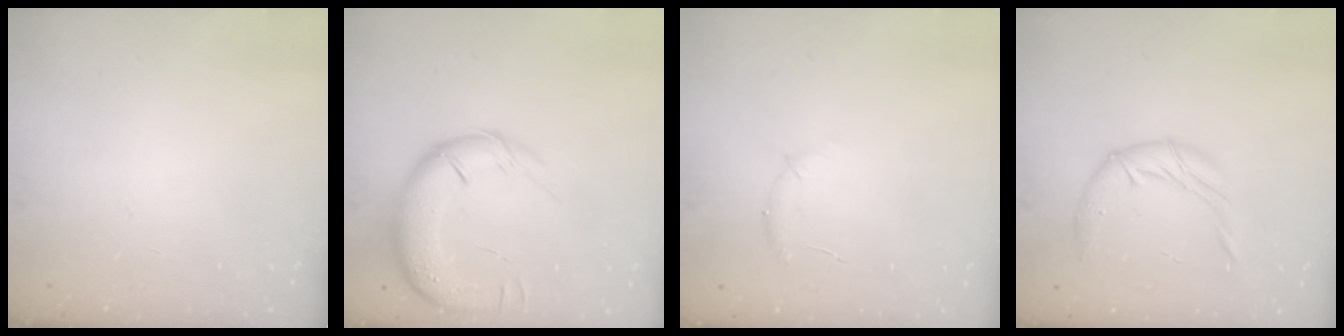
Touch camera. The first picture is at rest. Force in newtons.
{"total": 15.8, "press": 15.3, "slide": 4.0}
{"total": 6.9, "press": 6.7, "slide": 1.8}
{"total": 10.8, "press": 10.7, "slide": 1.3}